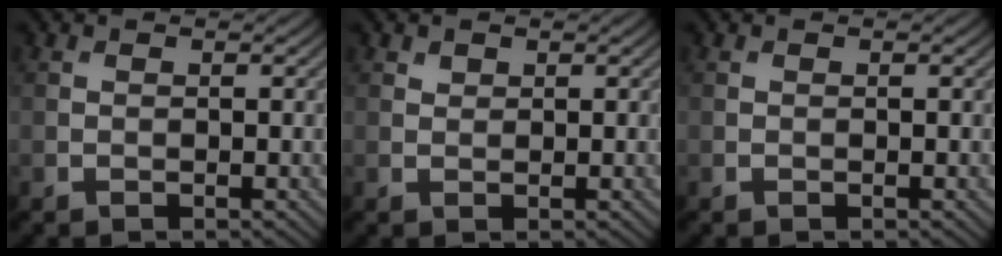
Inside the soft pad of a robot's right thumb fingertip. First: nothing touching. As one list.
[{"total": 0.8, "force": [0.6, 0.5, 0.2], "torque": [-0.003, -0.002, 0.013]}, {"total": 0.0}]